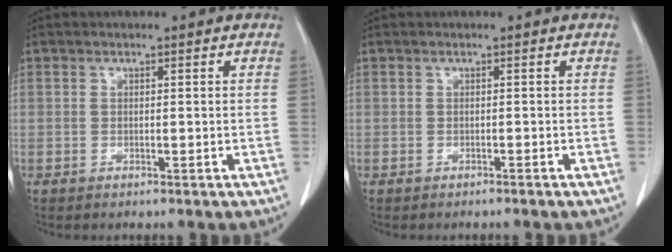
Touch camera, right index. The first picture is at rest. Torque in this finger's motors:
{"motor_torque": [0.11, -0.09, 0.07, 0.01]}